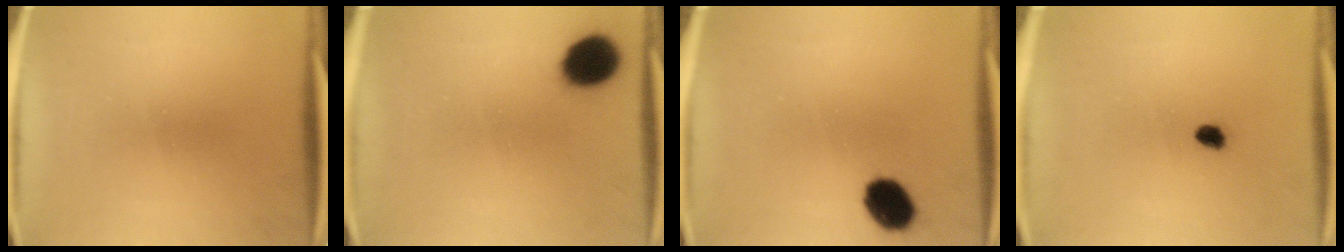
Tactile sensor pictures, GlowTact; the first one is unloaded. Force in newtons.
{"total": 10.3}
{"total": 8.6}
{"total": 3.0}